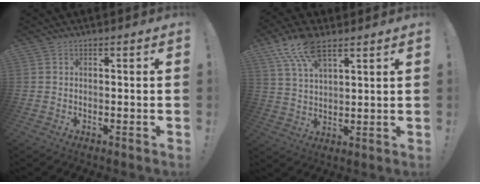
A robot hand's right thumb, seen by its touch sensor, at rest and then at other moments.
{"total": 11.3, "force": [7.4, 4.6, 7.2], "torque": [-0.136, -0.026, 0.138]}